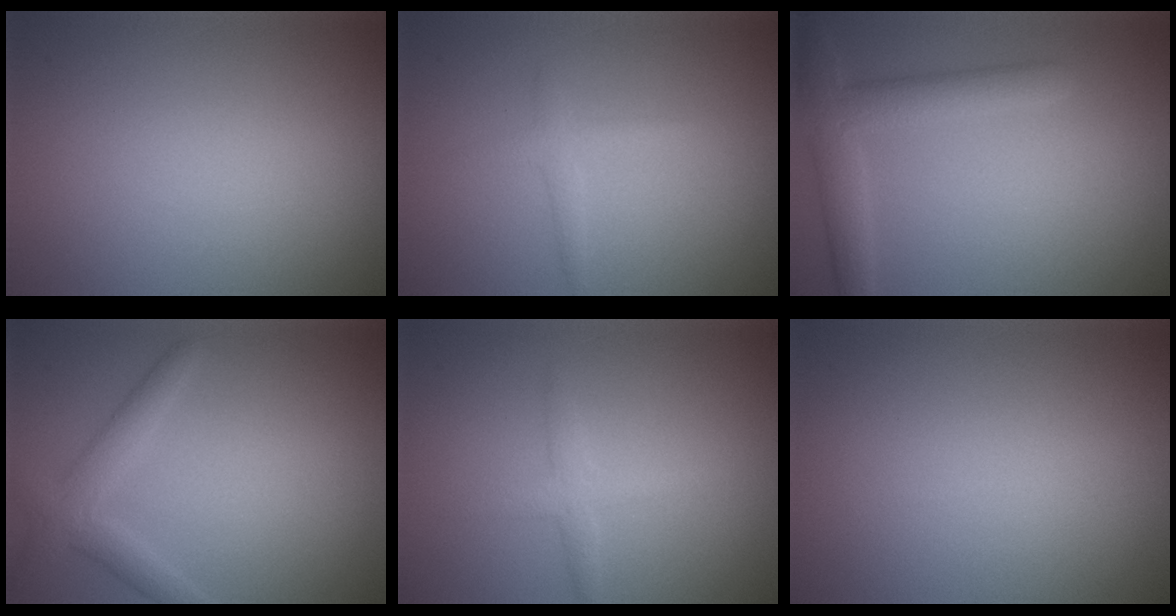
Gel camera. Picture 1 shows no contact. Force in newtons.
{"total": 1.2, "press": 1.2, "slide": 0.1}
{"total": 3.8, "press": 3.8, "slide": 0.3}
{"total": 2.7, "press": 2.7, "slide": 0.3}
{"total": 1.8, "press": 1.8, "slide": 0.0}
{"total": 0.0}